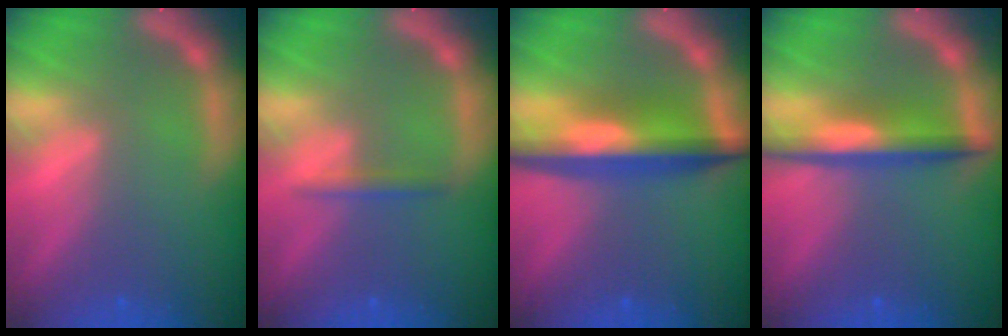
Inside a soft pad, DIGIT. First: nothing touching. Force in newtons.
{"total": 1.4}
{"total": 7.5}
{"total": 5.0}